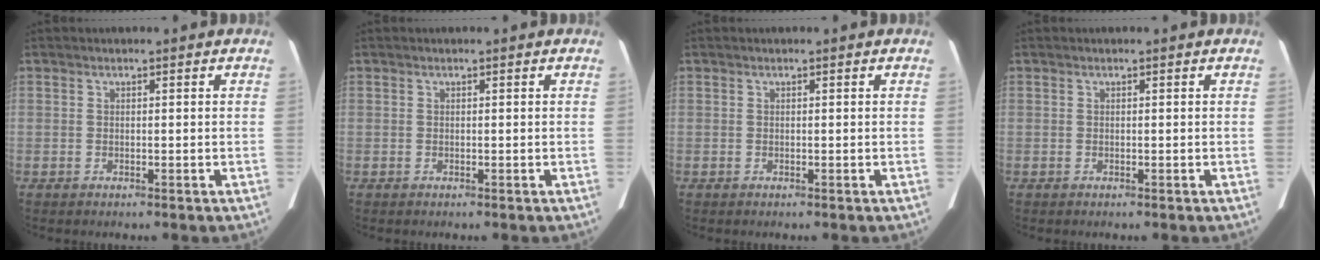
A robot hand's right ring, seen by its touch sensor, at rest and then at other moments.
{"total": 0.0}
{"total": 0.0}
{"total": 0.0}